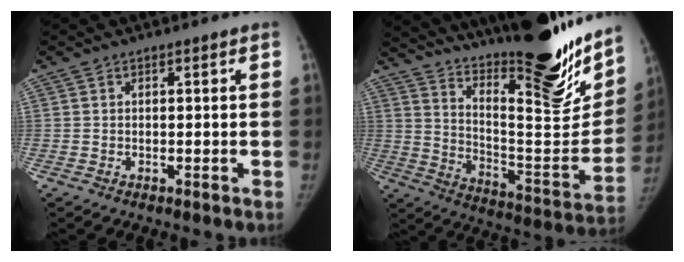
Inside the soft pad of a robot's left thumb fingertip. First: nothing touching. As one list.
[{"total": 33.7, "force": [25.2, 7.3, 21.1], "torque": [-0.301, -0.140, 0.369]}]